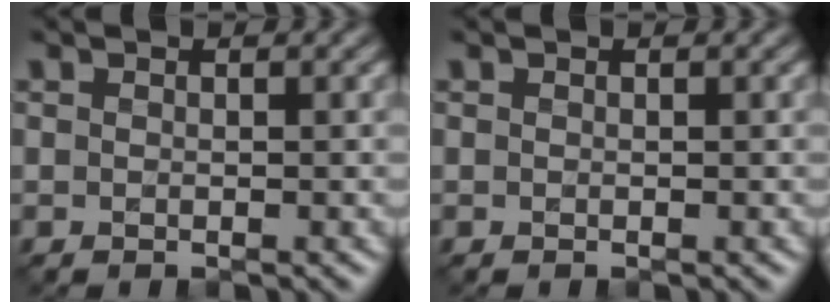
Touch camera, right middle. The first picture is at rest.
{"total": 0.0}